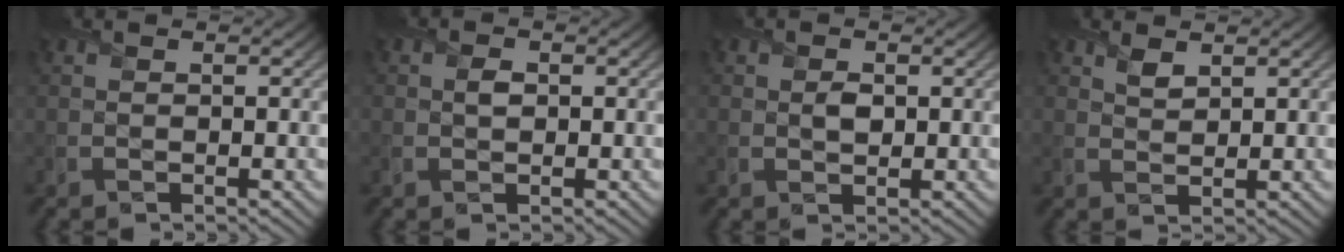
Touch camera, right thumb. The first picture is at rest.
{"total": 1.4, "force": [0.1, 1.1, 0.9], "torque": [-0.017, -0.003, -0.002]}
{"total": 1.8, "force": [0.2, 1.3, 1.2], "torque": [-0.024, -0.006, 0.001]}
{"total": 2.0, "force": [1.3, 1.1, 1.1], "torque": [-0.025, -0.005, 0.028]}